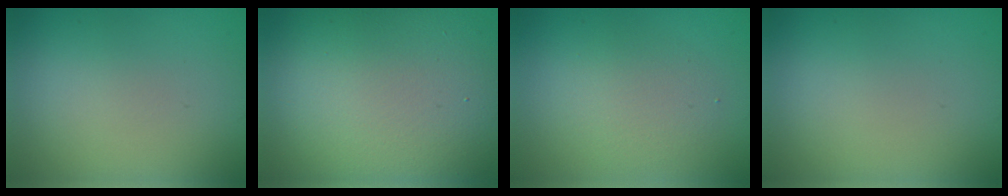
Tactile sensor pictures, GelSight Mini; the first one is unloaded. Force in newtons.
{"total": 15.7, "press": 15.7, "slide": 1.3}
{"total": 2.4, "press": 2.4, "slide": 0.3}
{"total": 0.0}